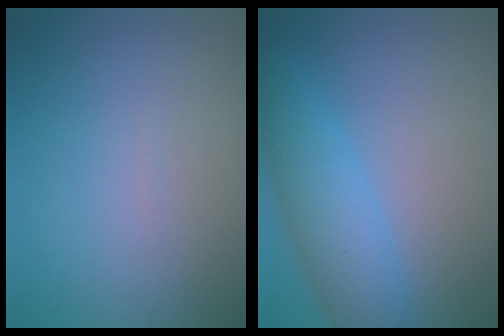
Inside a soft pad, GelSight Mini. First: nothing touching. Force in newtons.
{"total": 5.6, "press": 5.6, "slide": 0.2}